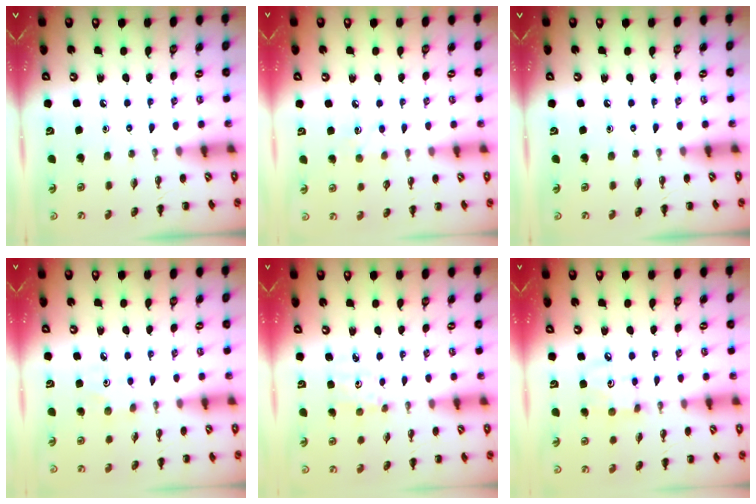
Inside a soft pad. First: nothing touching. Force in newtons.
{"total": 5.5, "press": 5.3, "slide": 1.5}
{"total": 0.0}
{"total": 2.4, "press": 2.3, "slide": 0.7}
{"total": 2.8, "press": 2.7, "slide": 0.8}
{"total": 3.7, "press": 3.7, "slide": 0.7}